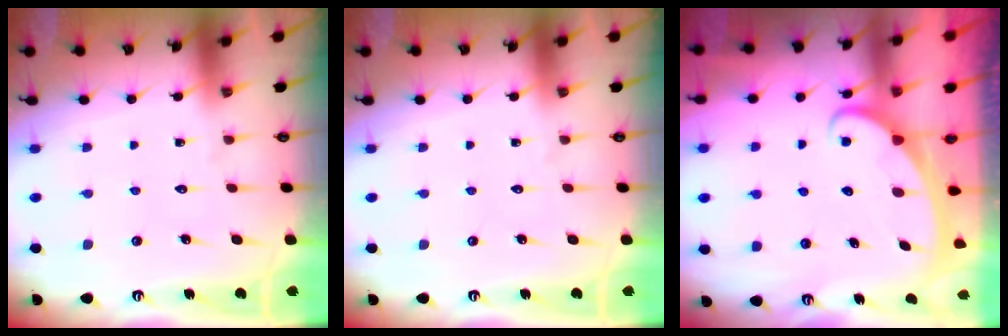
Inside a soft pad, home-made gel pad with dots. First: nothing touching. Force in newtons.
{"total": 0.0}
{"total": 2.6, "press": 2.6, "slide": 0.3}